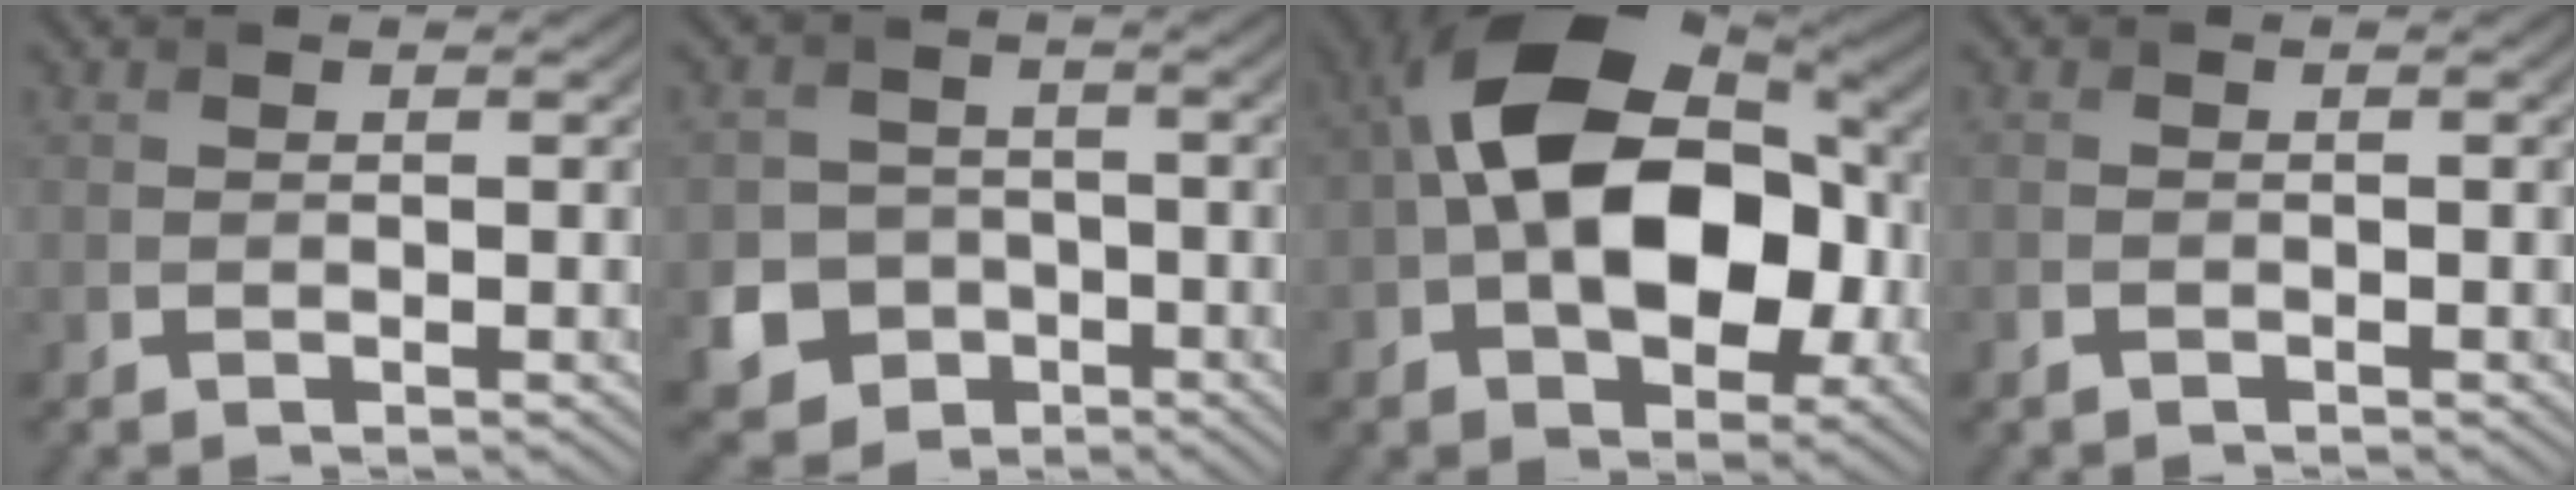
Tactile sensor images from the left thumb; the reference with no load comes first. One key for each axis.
{"total": 7.7, "fx": -2.8, "fy": 6.8, "fz": 2.2, "tx": -0.057, "ty": -0.016, "tz": -0.071}
{"total": 16.6, "fx": 0.2, "fy": 10.5, "fz": 12.8, "tx": -0.210, "ty": 0.008, "tz": -0.002}
{"total": 0.7, "fx": -0.6, "fy": 0.4, "fz": 0.3, "tx": -0.006, "ty": -0.002, "tz": -0.011}